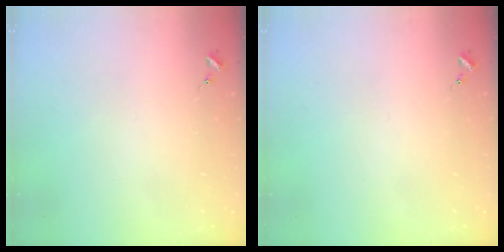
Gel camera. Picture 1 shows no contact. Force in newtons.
{"total": 0.0}